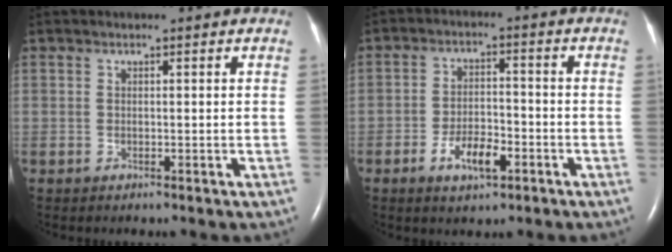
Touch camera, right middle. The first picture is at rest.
{"total": 5.9, "force": [-2.9, 2.4, 4.5], "torque": [-0.087, 0.002, -0.047]}